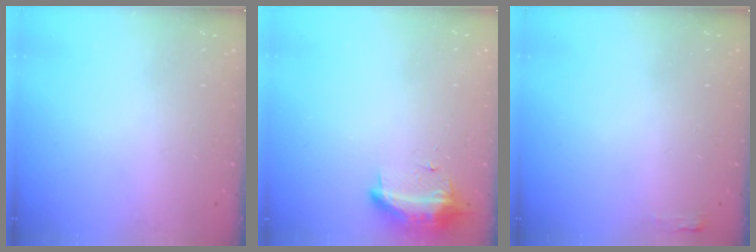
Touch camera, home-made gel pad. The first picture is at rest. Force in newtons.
{"total": 9.5, "press": 9.2, "slide": 2.4}
{"total": 2.7, "press": 2.6, "slide": 0.8}